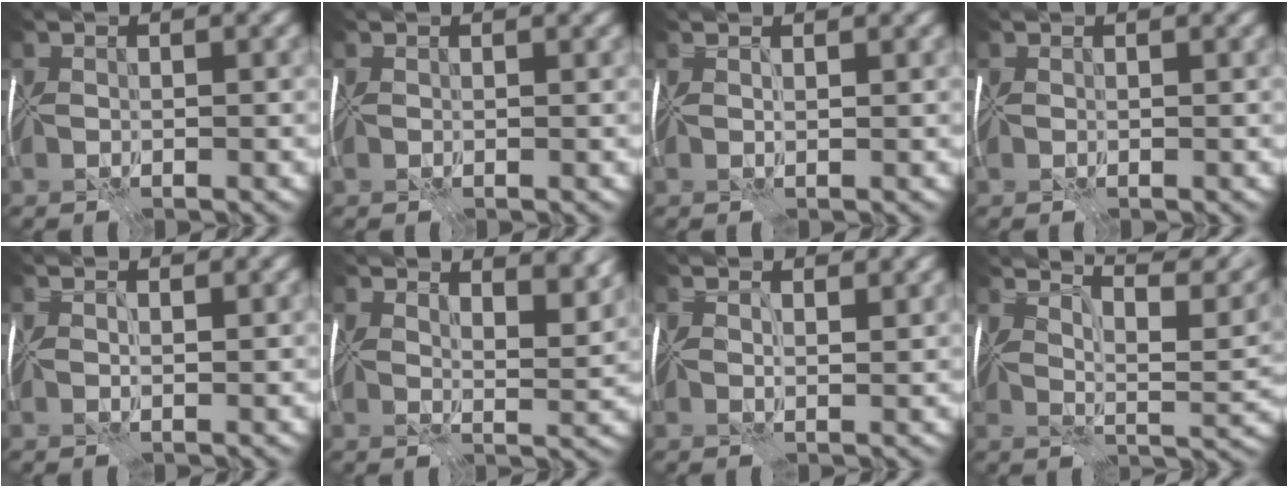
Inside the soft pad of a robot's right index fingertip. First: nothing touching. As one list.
[{"total": 1.4, "force": [1.2, 0.4, 0.7], "torque": [-0.004, 0.001, 0.014]}, {"total": 1.5, "force": [1.1, 0.3, 1.0], "torque": [-0.011, 0.002, 0.008]}, {"total": 1.1, "force": [1.0, 0.4, 0.3], "torque": [0.000, 0.001, 0.014]}, {"total": 2.4, "force": [1.8, 0.7, 1.5], "torque": [-0.017, 0.011, 0.008]}, {"total": 8.3, "force": [6.1, 2.9, 4.8], "torque": [-0.047, 0.021, 0.067]}, {"total": 4.1, "force": [2.9, 1.4, 2.5], "torque": [-0.026, 0.021, 0.021]}, {"total": 10.5, "force": [7.3, 2.6, 7.2], "torque": [-0.105, 0.027, 0.093]}]